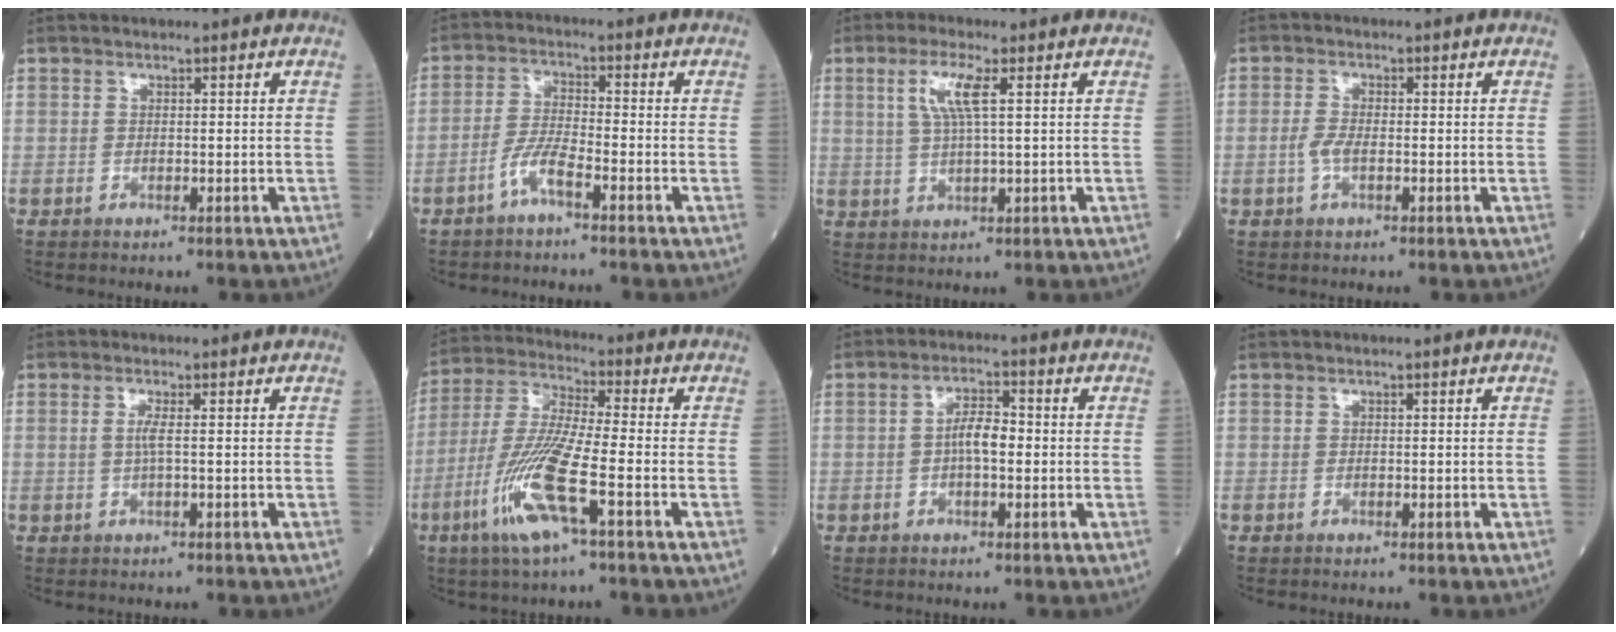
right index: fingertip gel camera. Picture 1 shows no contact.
{"total": 4.2, "force": [-2.7, 0.4, 3.2], "torque": [-0.067, 0.006, -0.056]}
{"total": 5.3, "force": [1.8, 0.3, 5.0], "torque": [-0.105, 0.004, 0.037]}
{"total": 2.5, "force": [-0.6, 1.0, 2.2], "torque": [-0.051, 0.002, -0.012]}
{"total": 1.7, "force": [0.1, -0.1, 1.7], "torque": [-0.043, 0.000, -0.001]}
{"total": 12.2, "force": [-5.1, 0.5, 11.0], "torque": [-0.239, -0.012, -0.105]}
{"total": 4.3, "force": [-0.3, 1.4, 4.0], "torque": [-0.079, 0.011, -0.009]}
{"total": 0.0}